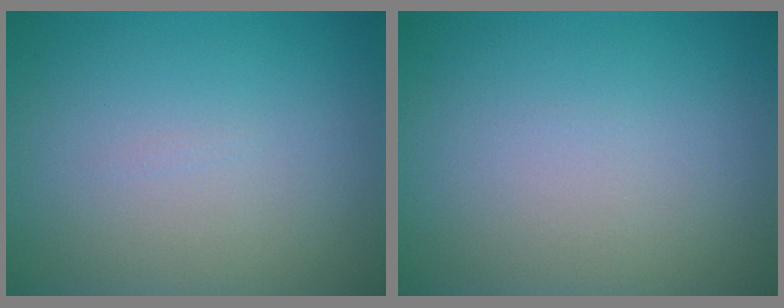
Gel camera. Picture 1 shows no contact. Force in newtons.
{"total": 0.0}